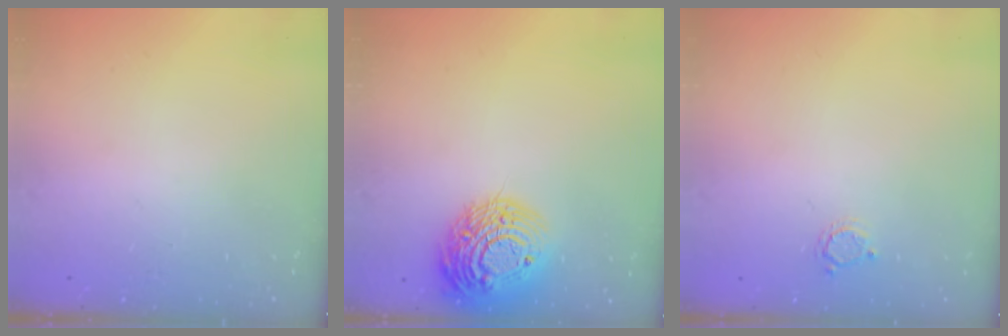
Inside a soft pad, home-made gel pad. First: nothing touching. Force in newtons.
{"total": 16.7, "press": 16.7, "slide": 1.4}
{"total": 2.6, "press": 2.6, "slide": 0.4}